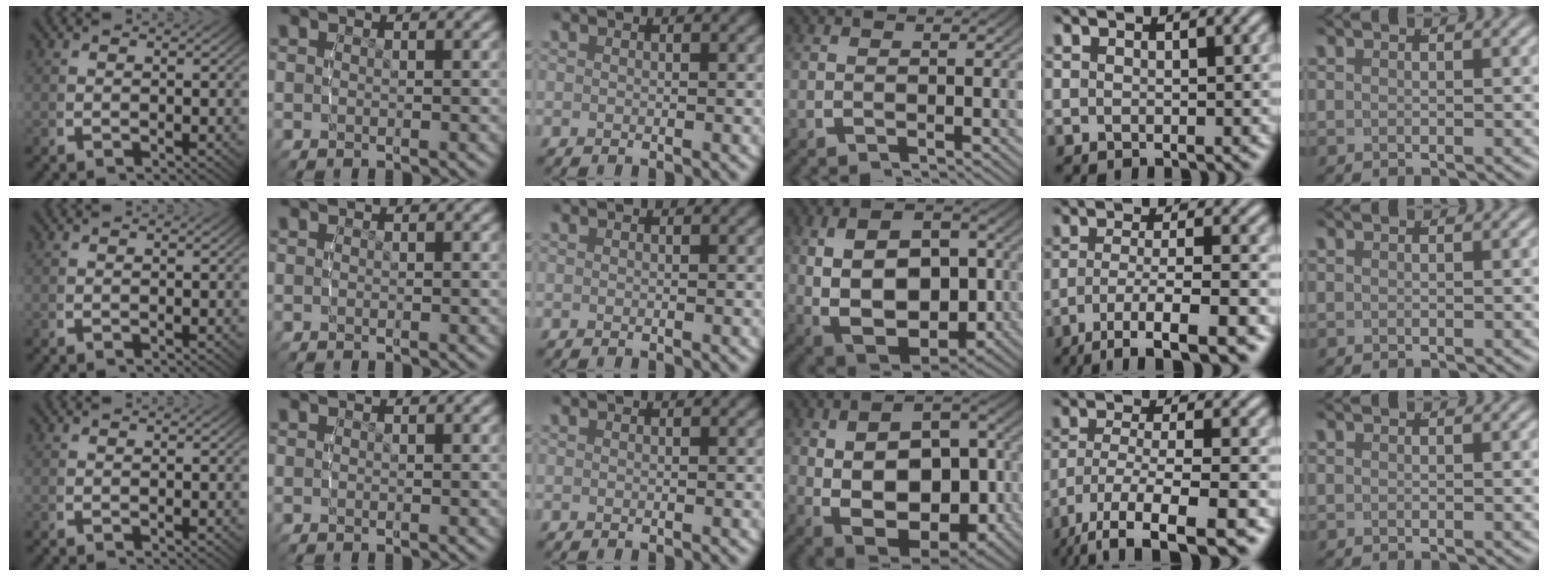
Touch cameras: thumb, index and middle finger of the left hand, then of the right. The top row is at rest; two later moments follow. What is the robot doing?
{"motion": "lift_and_place", "object": "bandage"}